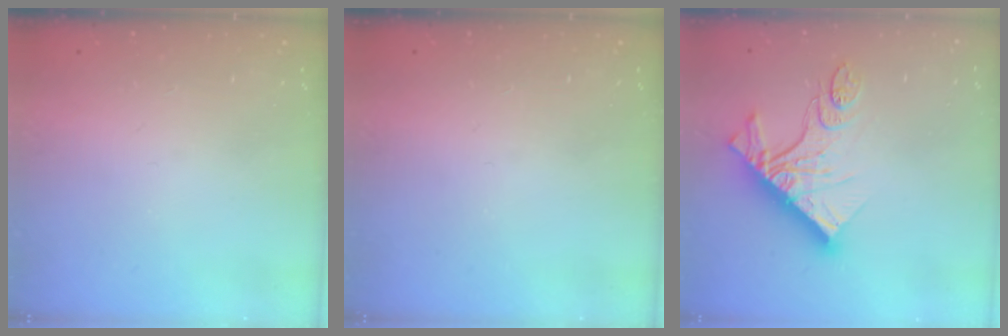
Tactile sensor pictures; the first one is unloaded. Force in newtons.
{"total": 0.0}
{"total": 15.3, "press": 15.3, "slide": 1.3}